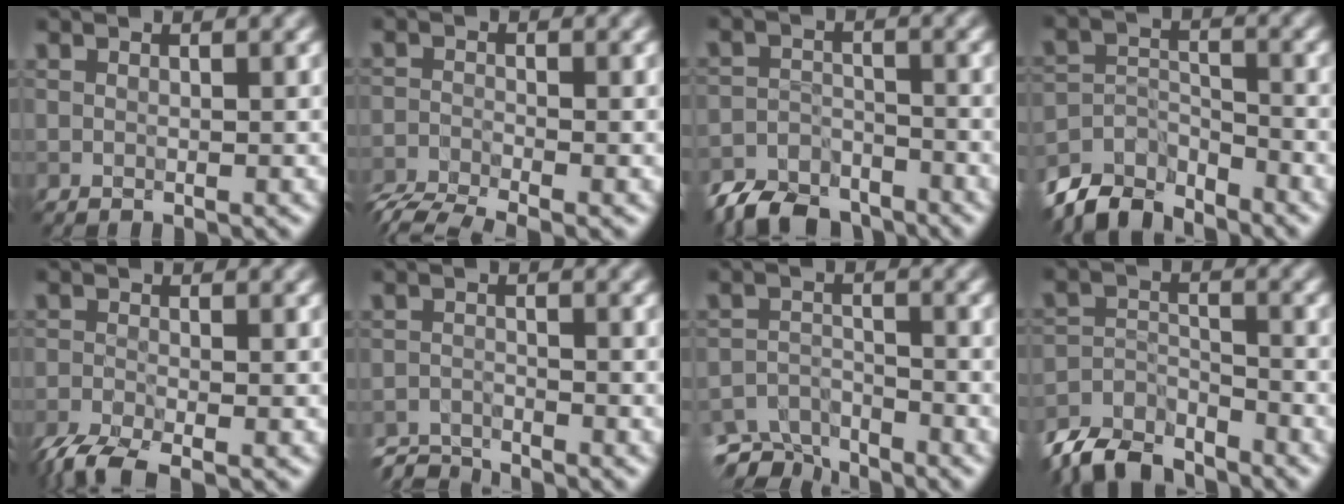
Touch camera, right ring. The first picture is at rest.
{"total": 4.9, "force": [-4.7, 0.7, 1.5], "torque": [-0.029, -0.013, -0.076]}
{"total": 5.5, "force": [-5.2, 1.7, 0.5], "torque": [-0.005, -0.004, -0.090]}
{"total": 5.8, "force": [-5.6, 1.4, 0.4], "torque": [-0.004, -0.001, -0.102]}
{"total": 4.4, "force": [-3.8, 0.7, 2.0], "torque": [-0.035, -0.005, -0.075]}
{"total": 4.2, "force": [-4.2, 0.2, 0.0], "torque": [0.001, -0.003, -0.073]}
{"total": 6.2, "force": [-6.0, 1.5, 0.6], "torque": [-0.014, -0.011, -0.094]}
{"total": 6.7, "force": [-6.5, 1.5, 0.9], "torque": [-0.013, -0.006, -0.121]}